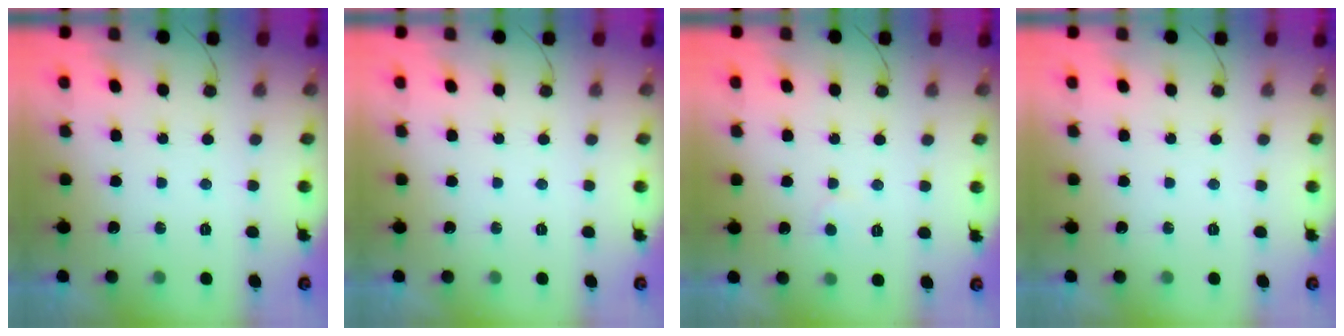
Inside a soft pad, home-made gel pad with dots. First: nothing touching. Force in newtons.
{"total": 0.0}
{"total": 2.8, "press": 2.8, "slide": 0.1}
{"total": 0.0}